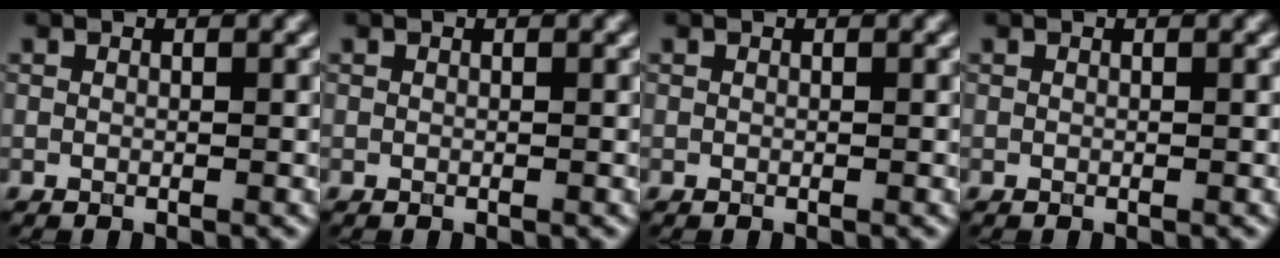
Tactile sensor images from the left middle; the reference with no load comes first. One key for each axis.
{"total": 0.0}
{"total": 0.0}
{"total": 0.0}